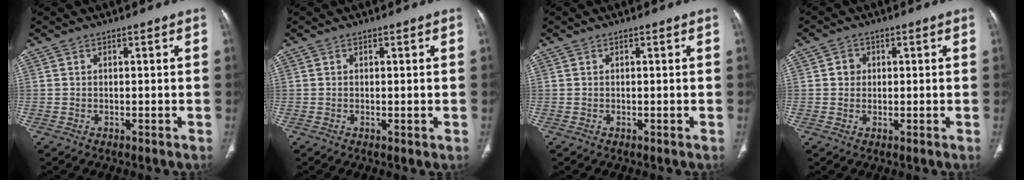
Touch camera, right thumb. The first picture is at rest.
{"total": 0.6, "force": [-0.1, 0.3, 0.6], "torque": [-0.015, -0.005, 0.000]}
{"total": 0.0}
{"total": 1.3, "force": [0.2, 1.2, 0.4], "torque": [-0.002, 0.002, 0.002]}